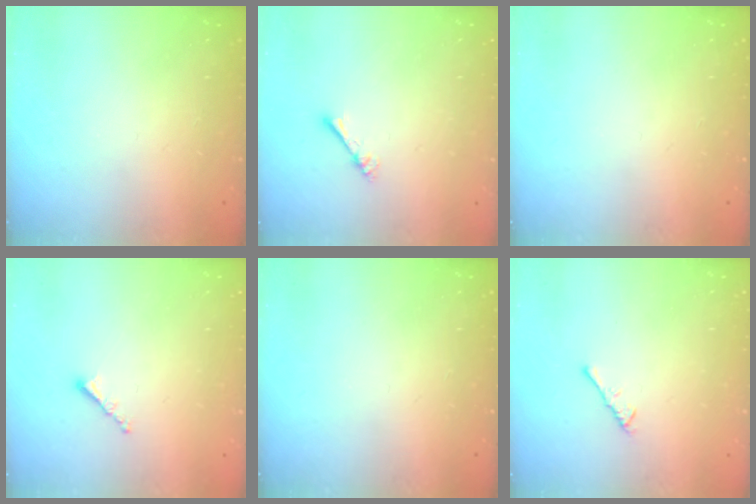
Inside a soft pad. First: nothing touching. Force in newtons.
{"total": 2.4, "press": 2.4, "slide": 0.2}
{"total": 0.0}
{"total": 1.2, "press": 1.1, "slide": 0.5}
{"total": 0.0}
{"total": 2.2, "press": 2.1, "slide": 0.5}